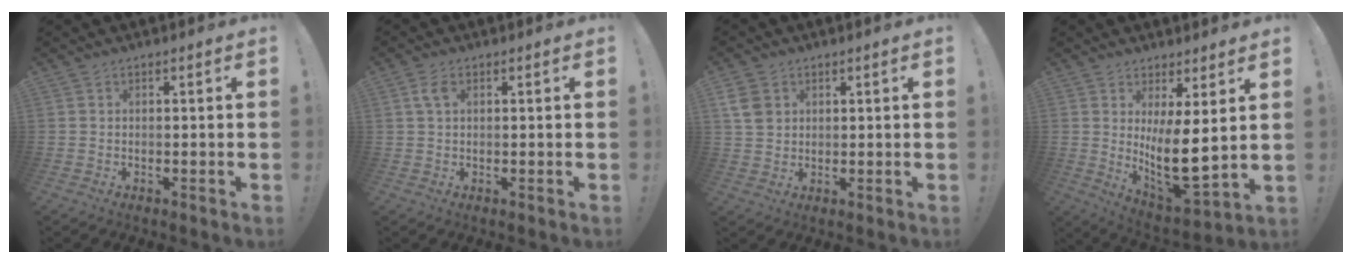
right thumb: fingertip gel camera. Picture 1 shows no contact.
{"total": 3.5, "force": [1.2, 1.8, 2.8], "torque": [-0.049, 0.002, 0.022]}
{"total": 6.7, "force": [2.4, 5.4, 3.1], "torque": [-0.052, -0.002, 0.050]}
{"total": 12.0, "force": [2.0, 3.9, 11.2], "torque": [-0.183, -0.047, 0.041]}